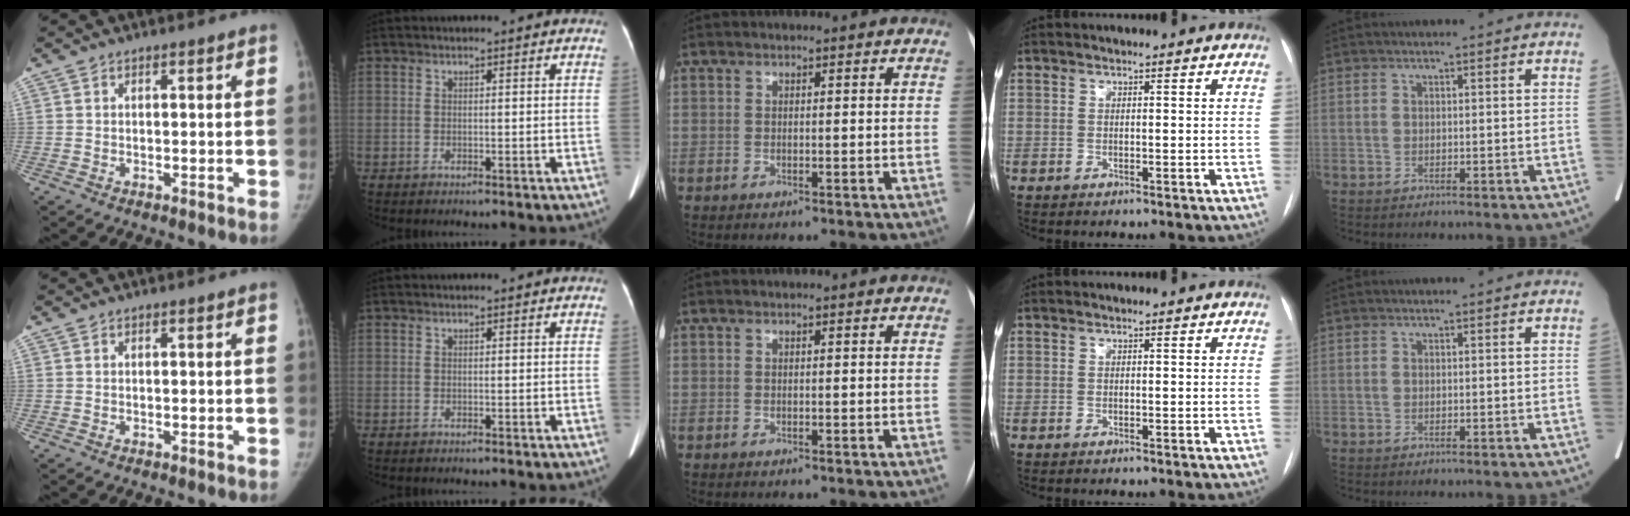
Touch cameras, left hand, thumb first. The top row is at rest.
{}